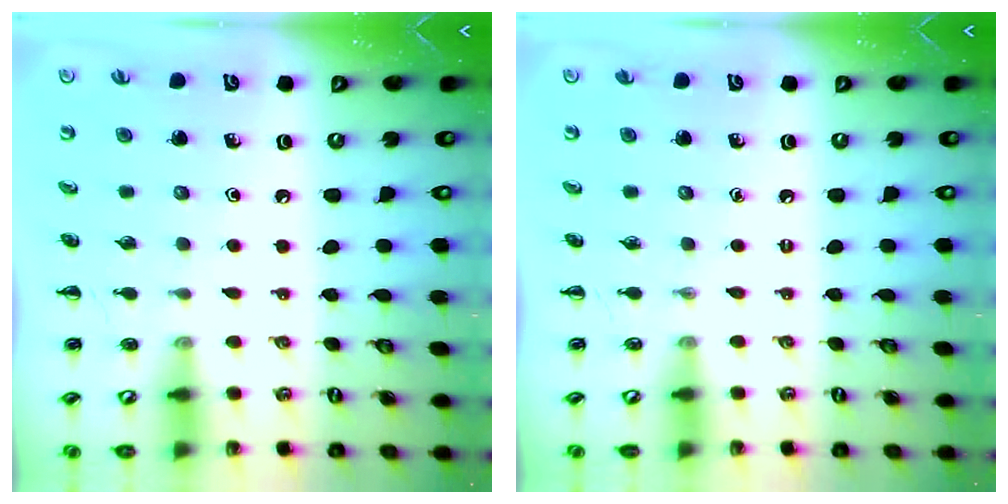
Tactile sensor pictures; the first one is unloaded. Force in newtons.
{"total": 0.0}